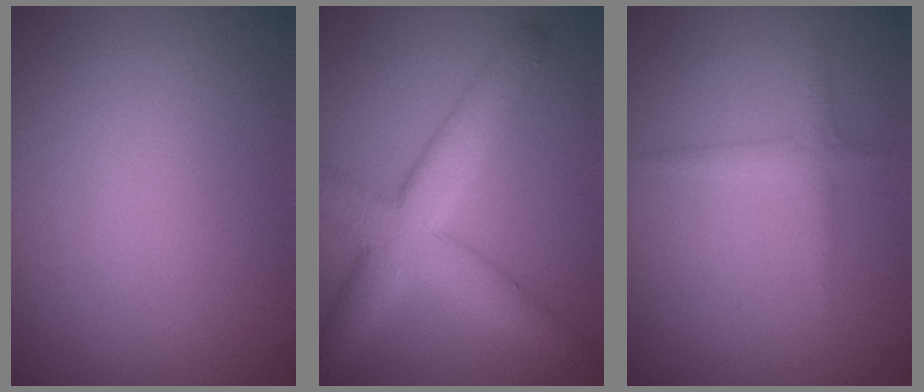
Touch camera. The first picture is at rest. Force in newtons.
{"total": 6.6, "press": 6.6, "slide": 0.4}
{"total": 1.3, "press": 1.3, "slide": 0.0}